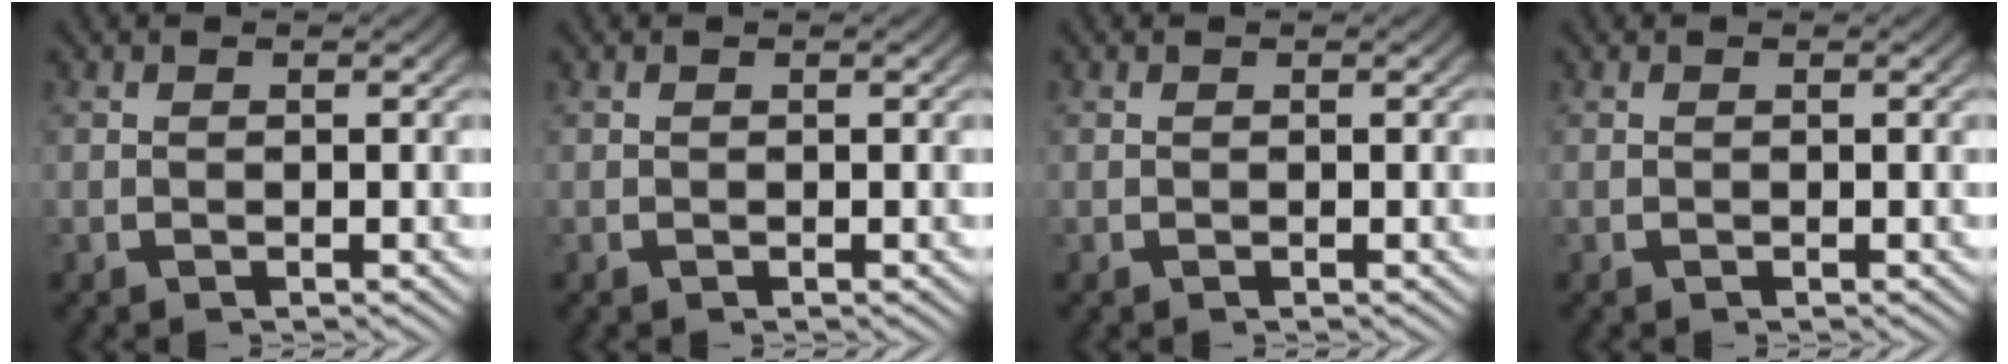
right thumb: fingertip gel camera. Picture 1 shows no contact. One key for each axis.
{"total": 0.0}
{"total": 0.0}
{"total": 0.0}